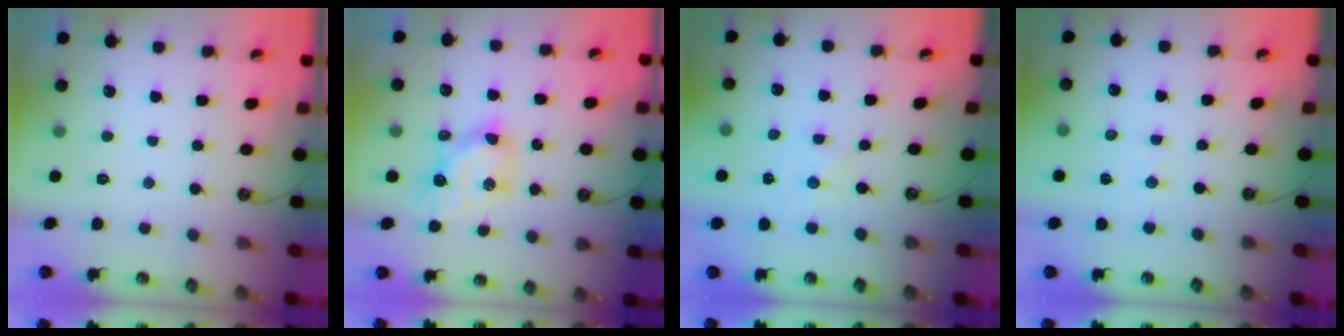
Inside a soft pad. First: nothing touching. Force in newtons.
{"total": 6.4, "press": 6.4, "slide": 0.2}
{"total": 0.0}
{"total": 2.3, "press": 2.3, "slide": 0.3}